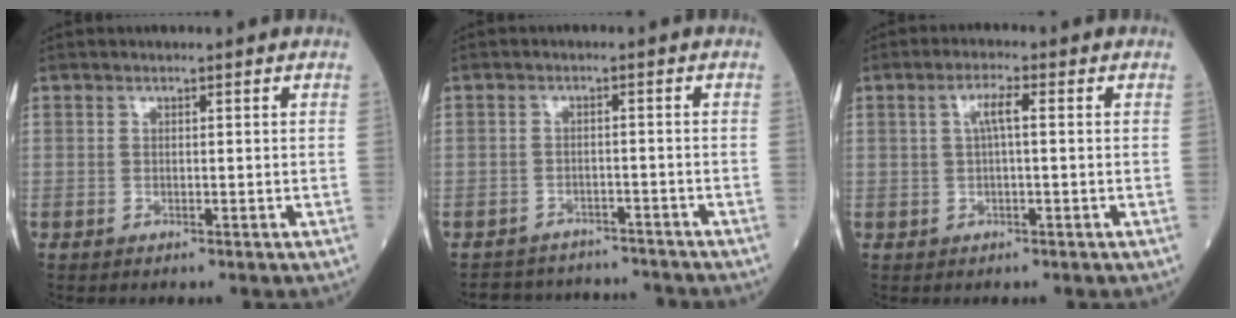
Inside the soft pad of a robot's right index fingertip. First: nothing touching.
{"total": 9.5, "force": [-8.8, 3.5, 0.8], "torque": [-0.012, 0.023, -0.119]}
{"total": 3.5, "force": [0.7, 0.9, 3.3], "torque": [-0.073, 0.014, 0.015]}